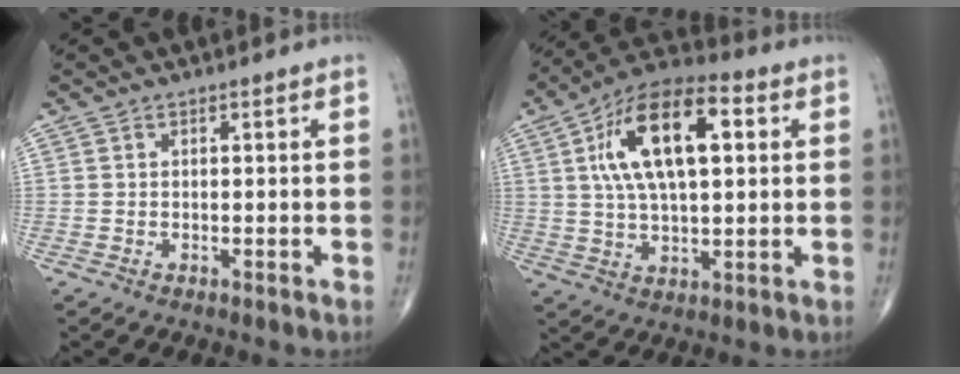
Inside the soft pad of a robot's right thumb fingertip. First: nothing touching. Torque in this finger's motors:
{"motor_torque": [-0.10, 0.72, 1.37, 0.44, 0.19]}